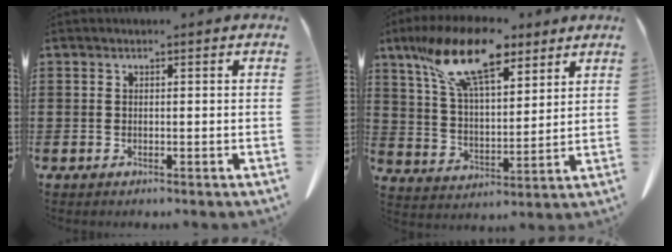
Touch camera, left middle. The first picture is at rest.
{"total": 15.1, "force": [10.0, 5.5, 9.8], "torque": [-0.213, -0.018, 0.178]}